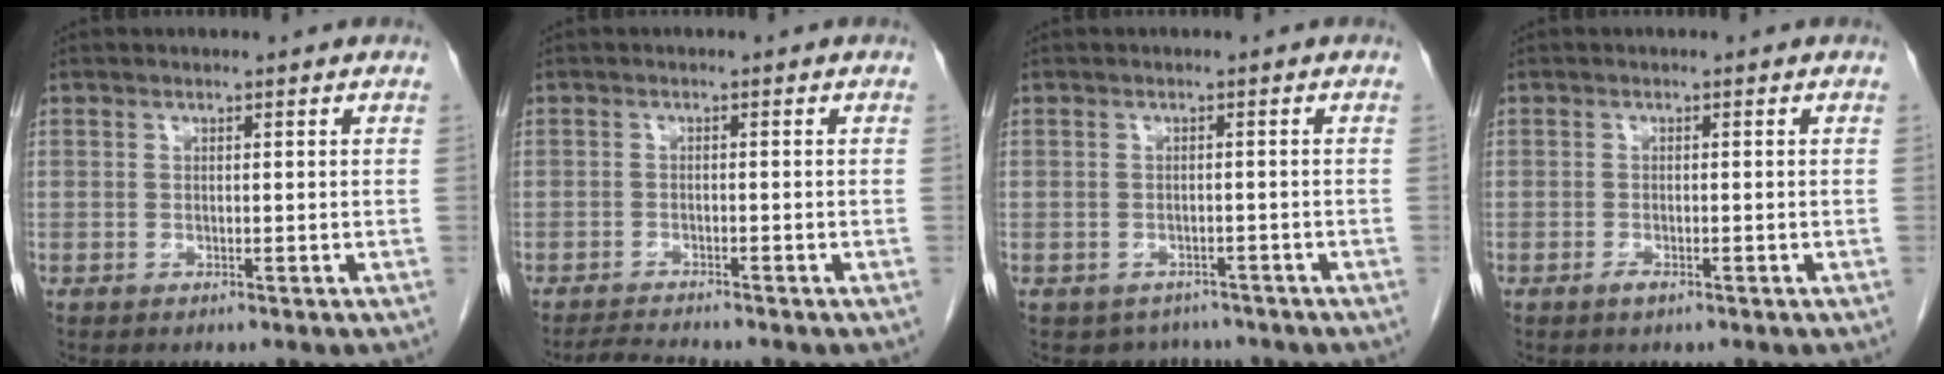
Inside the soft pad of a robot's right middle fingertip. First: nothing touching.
{"total": 2.6, "force": [-2.5, -0.7, 0.4], "torque": [-0.016, -0.017, -0.046]}
{"total": 3.7, "force": [-3.0, 2.2, -0.1], "torque": [0.006, 0.008, -0.040]}
{"total": 1.0, "force": [-0.7, 0.3, 0.7], "torque": [-0.014, 0.000, -0.008]}